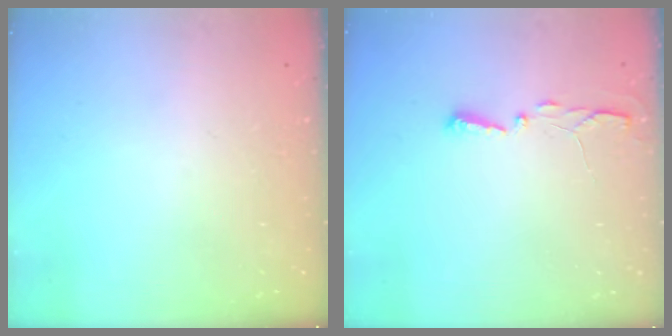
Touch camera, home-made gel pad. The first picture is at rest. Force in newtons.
{"total": 3.5, "press": 3.5, "slide": 0.5}